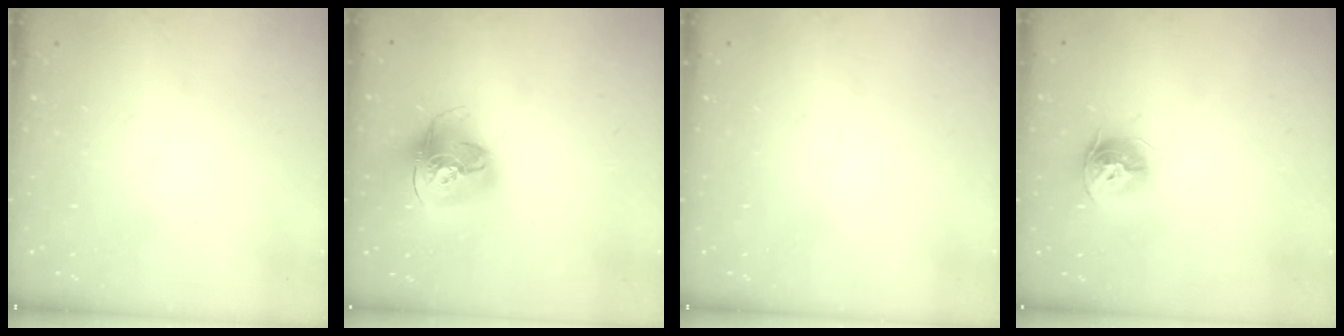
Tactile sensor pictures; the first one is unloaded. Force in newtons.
{"total": 15.3, "press": 15.3, "slide": 1.5}
{"total": 0.0}
{"total": 9.6, "press": 9.6, "slide": 0.9}